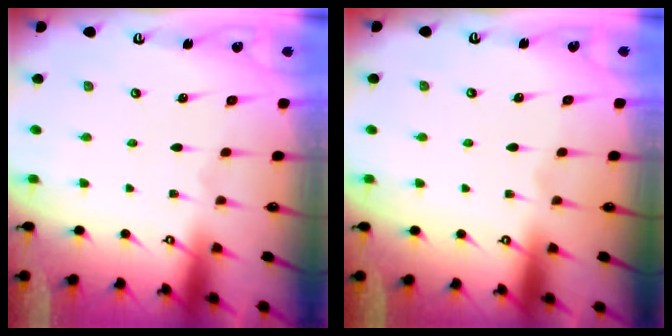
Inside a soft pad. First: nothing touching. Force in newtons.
{"total": 0.0}